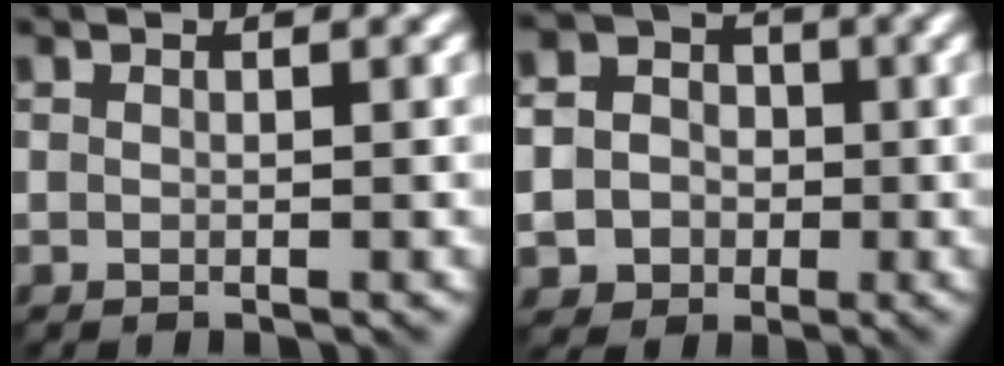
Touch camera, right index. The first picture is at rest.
{"total": 7.6, "force": [-1.9, 7.0, 2.2], "torque": [-0.032, -0.007, -0.054]}